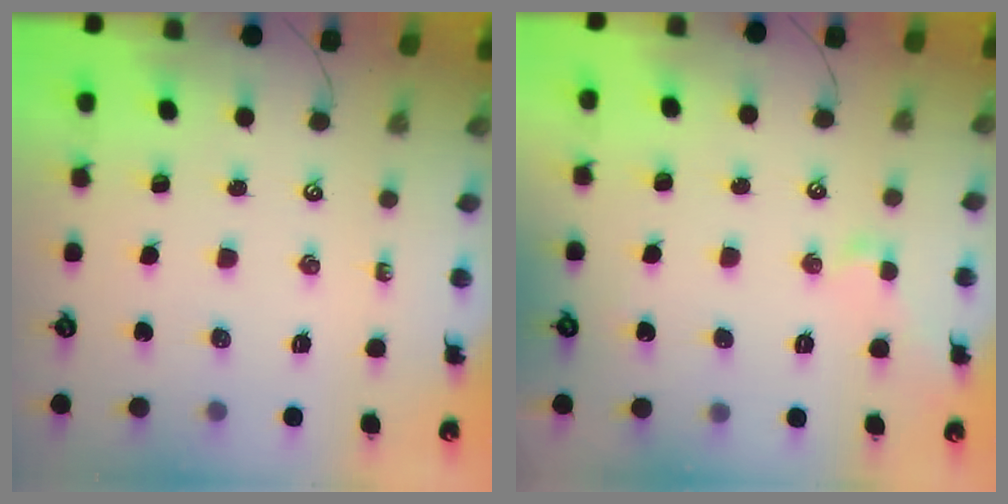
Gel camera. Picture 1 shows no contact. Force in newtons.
{"total": 0.6, "press": 0.4, "slide": 0.5}